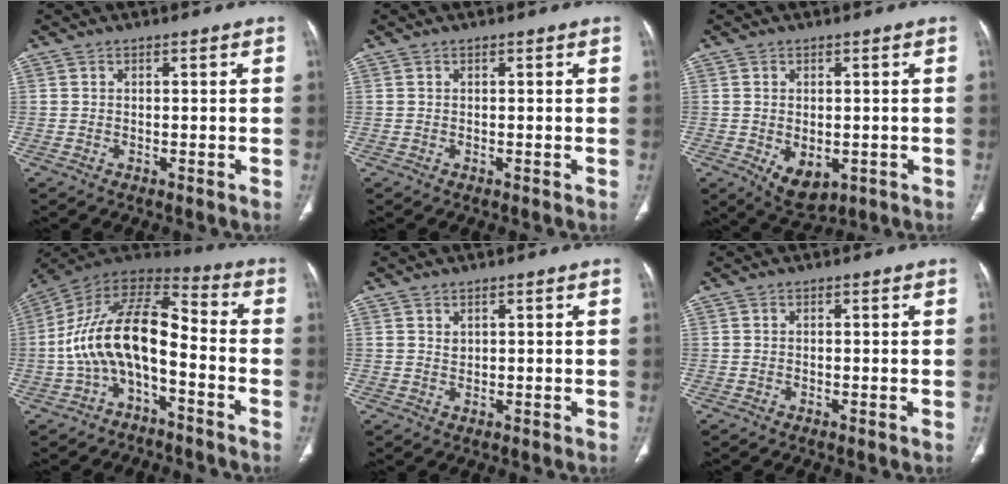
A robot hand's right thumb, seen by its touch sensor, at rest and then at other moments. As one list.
[{"total": 0.0}, {"total": 6.3, "force": [-1.5, 4.0, 4.7], "torque": [-0.056, -0.005, -0.006]}, {"total": 15.6, "force": [-4.2, 7.7, 12.8], "torque": [-0.226, 0.083, -0.084]}, {"total": 1.1, "force": [0.7, 0.6, 0.5], "torque": [-0.001, -0.006, 0.015]}, {"total": 0.0}]